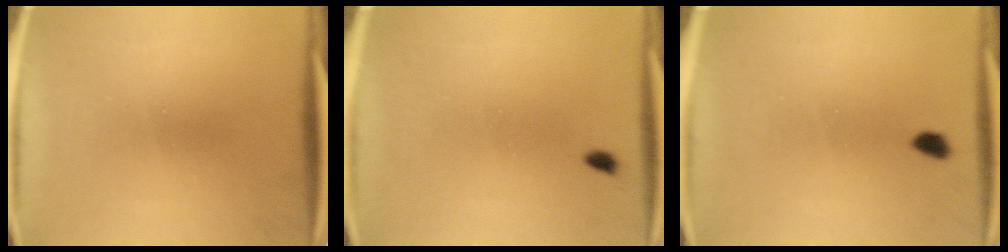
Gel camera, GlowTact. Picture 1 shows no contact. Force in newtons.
{"total": 0.7}
{"total": 1.7}